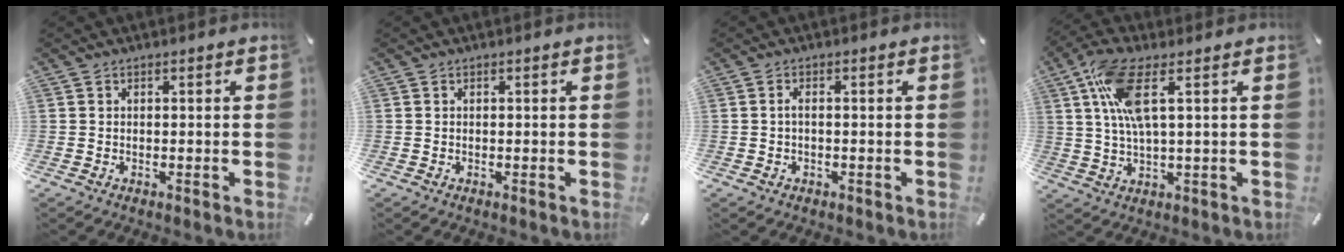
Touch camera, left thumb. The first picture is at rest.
{"total": 0.0}
{"total": 1.6, "force": [-0.2, 0.9, 1.3], "torque": [-0.026, 0.003, -0.005]}
{"total": 10.7, "force": [3.6, 3.0, 9.6], "torque": [-0.208, -0.006, 0.061]}